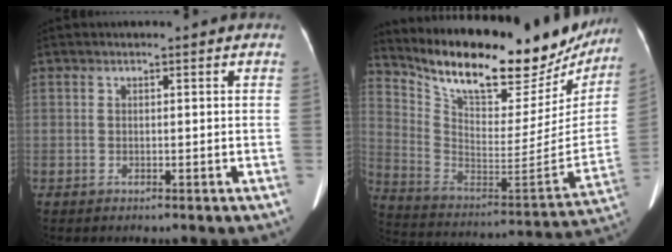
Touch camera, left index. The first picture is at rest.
{"total": 28.9, "force": [23.7, 9.8, 13.3], "torque": [-0.229, -0.022, 0.340]}